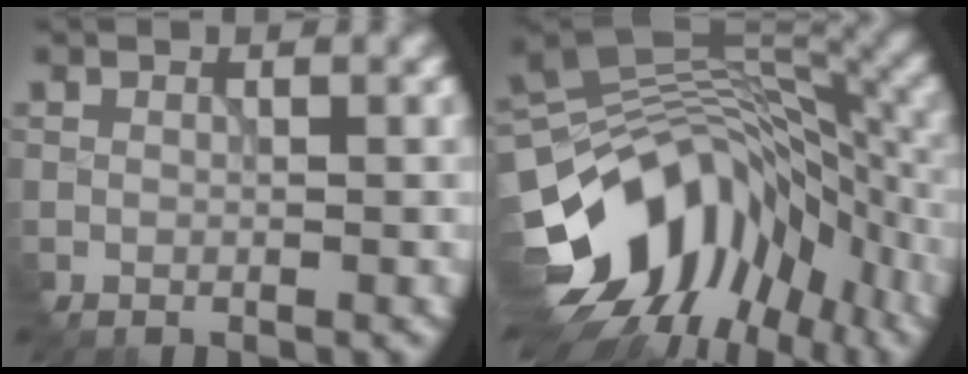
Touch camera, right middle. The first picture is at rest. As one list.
[{"total": 12.6, "force": [-4.4, 8.7, 7.9], "torque": [-0.155, 0.014, -0.073]}]